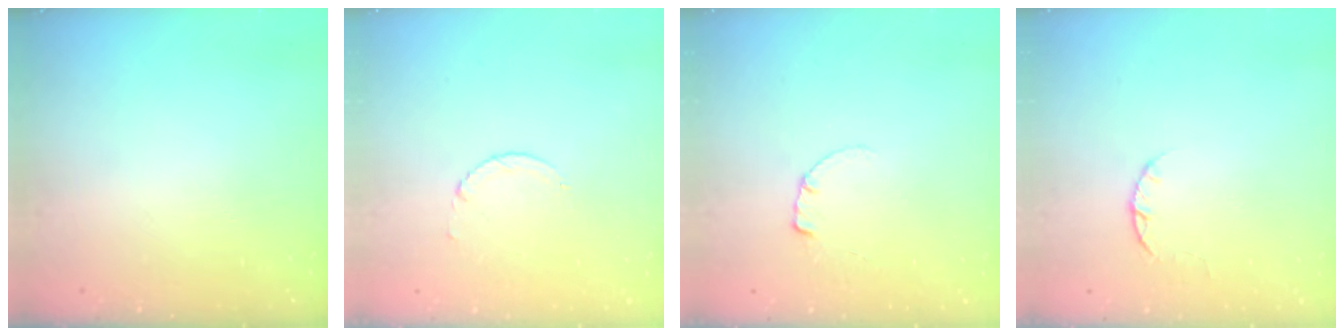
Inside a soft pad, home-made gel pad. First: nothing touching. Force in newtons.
{"total": 2.3, "press": 2.3, "slide": 0.3}
{"total": 0.6, "press": 0.6, "slide": 0.1}
{"total": 2.5, "press": 2.4, "slide": 0.4}